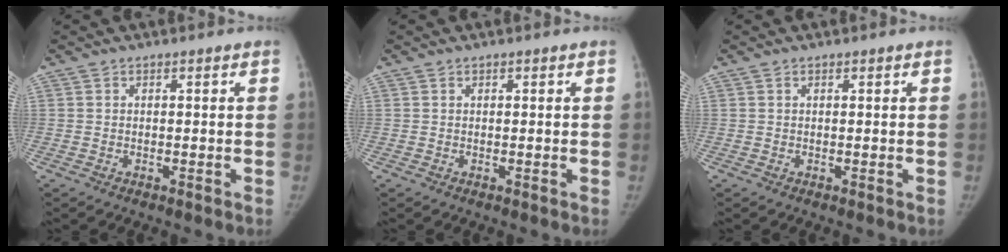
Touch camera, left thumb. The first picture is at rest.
{"total": 0.0}
{"total": 0.0}